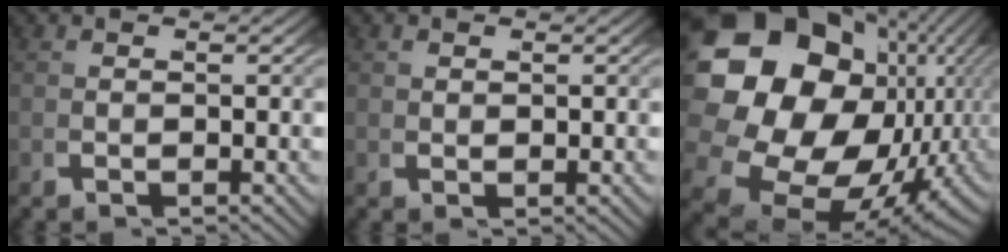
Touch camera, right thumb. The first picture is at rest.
{"total": 1.1, "force": [0.4, 0.8, 0.6], "torque": [-0.011, -0.005, 0.014]}
{"total": 26.4, "force": [0.1, 18.9, 18.3], "torque": [-0.366, -0.041, 0.018]}